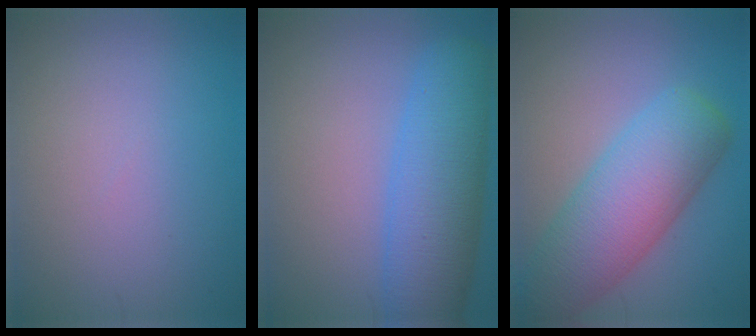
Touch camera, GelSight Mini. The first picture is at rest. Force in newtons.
{"total": 7.8, "press": 7.8, "slide": 0.5}
{"total": 8.4, "press": 8.4, "slide": 0.4}